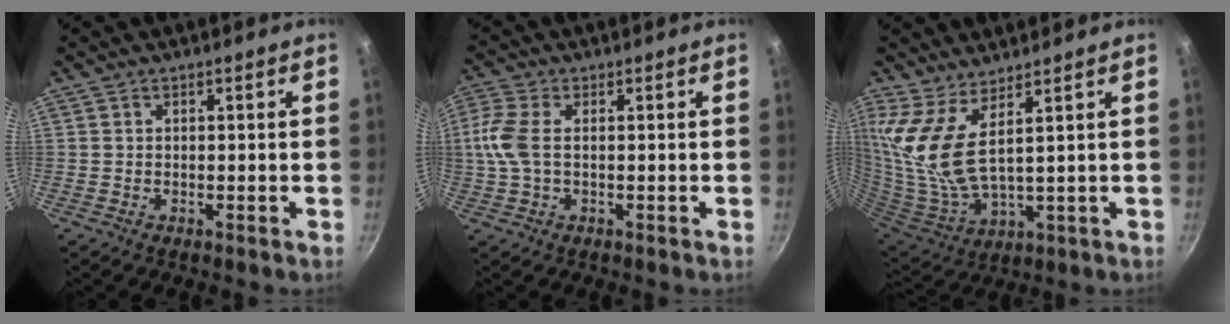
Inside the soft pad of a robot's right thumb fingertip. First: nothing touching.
{"total": 6.7, "force": [0.2, 3.7, 5.5], "torque": [-0.132, 0.011, -0.003]}
{"total": 10.6, "force": [6.0, 2.8, 8.3], "torque": [-0.172, -0.057, 0.130]}